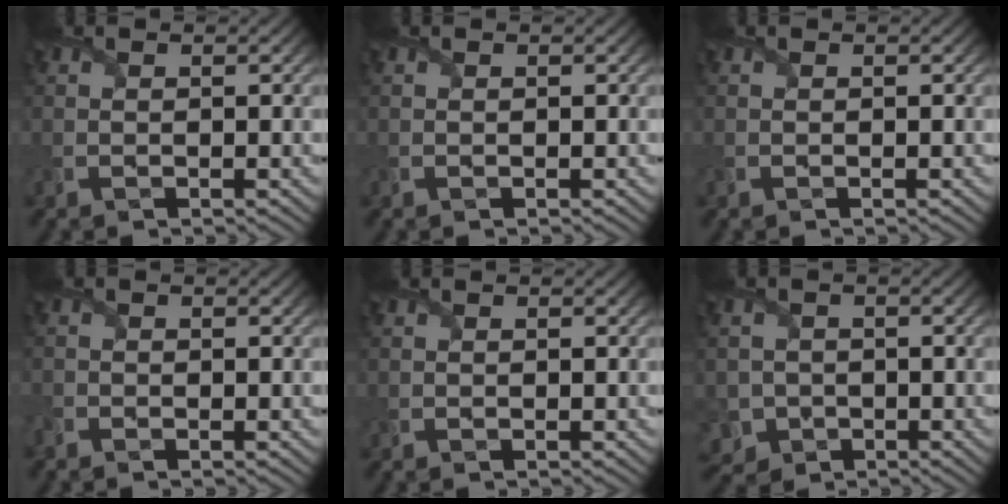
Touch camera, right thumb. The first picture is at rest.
{"total": 0.0}
{"total": 0.0}
{"total": 1.1, "force": [-1.0, 0.3, 0.1], "torque": [-0.007, -0.007, -0.023]}
{"total": 0.0}
{"total": 4.2, "force": [-1.5, 3.7, 1.0], "torque": [-0.032, -0.015, -0.035]}